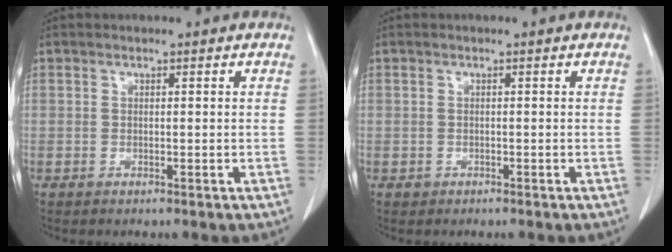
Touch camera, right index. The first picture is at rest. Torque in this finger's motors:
{"motor_torque": [-0.42, 0.20, -0.63, -0.17]}